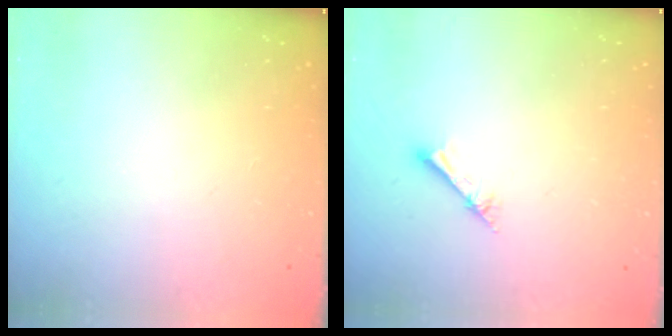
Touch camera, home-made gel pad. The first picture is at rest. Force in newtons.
{"total": 2.1, "press": 2.1, "slide": 0.2}